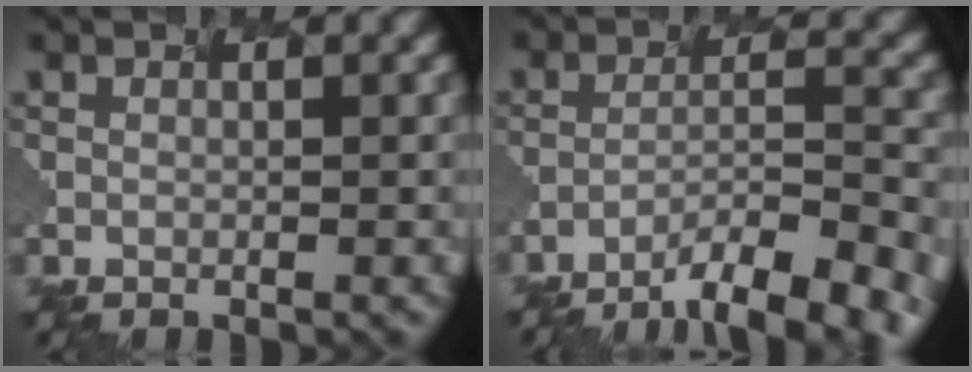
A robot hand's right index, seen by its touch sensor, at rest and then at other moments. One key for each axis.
{"total": 9.6, "fx": -8.2, "fy": 1.0, "fz": 4.9, "tx": -0.096, "ty": -0.010, "tz": -0.089}